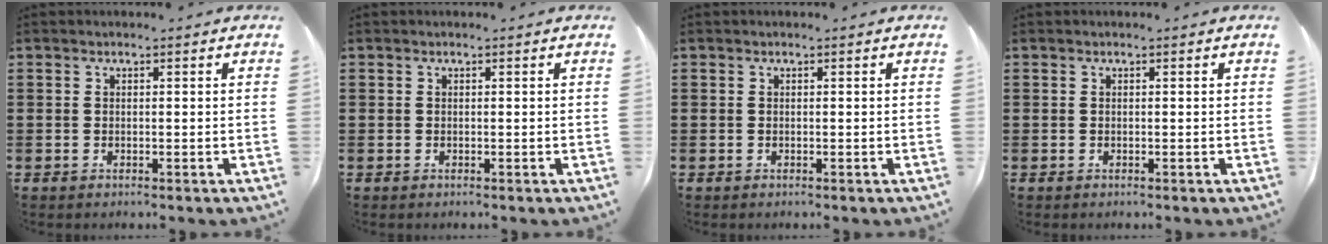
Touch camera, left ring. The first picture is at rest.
{"total": 0.0}
{"total": 0.0}
{"total": 0.0}